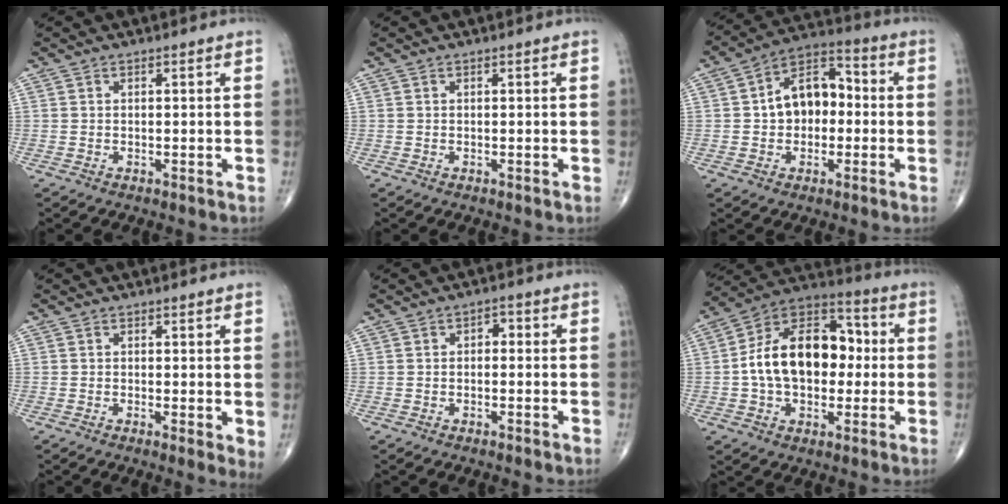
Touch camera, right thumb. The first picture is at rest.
{"total": 0.0}
{"total": 12.0, "force": [0.0, 8.1, 8.8], "torque": [-0.109, 0.036, -0.013]}
{"total": 2.8, "force": [0.2, 0.8, 2.7], "torque": [-0.041, -0.010, -0.001]}
{"total": 2.0, "force": [0.0, 1.4, 1.5], "torque": [-0.009, 0.010, -0.008]}
{"total": 19.4, "force": [0.3, 12.6, 14.8], "torque": [-0.214, 0.036, -0.003]}